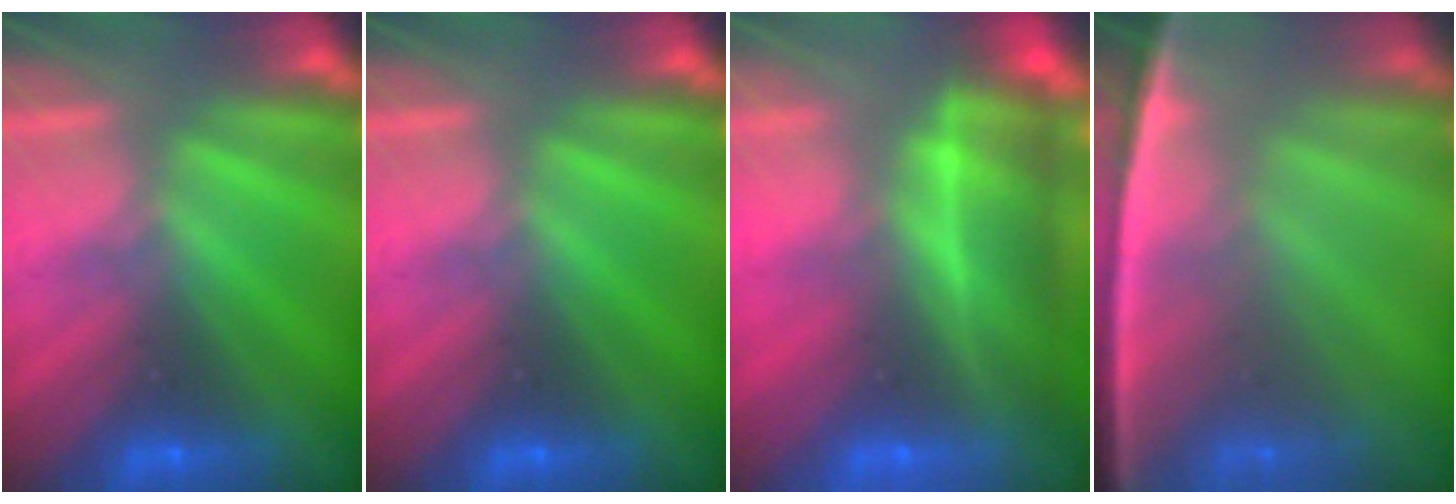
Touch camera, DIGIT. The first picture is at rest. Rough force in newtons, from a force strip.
{"total": 0.0}
{"total": 7.1}
{"total": 7.7}